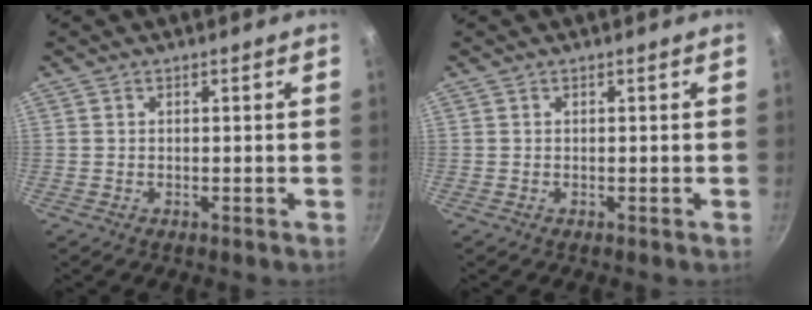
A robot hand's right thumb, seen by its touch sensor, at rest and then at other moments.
{"total": 0.0}